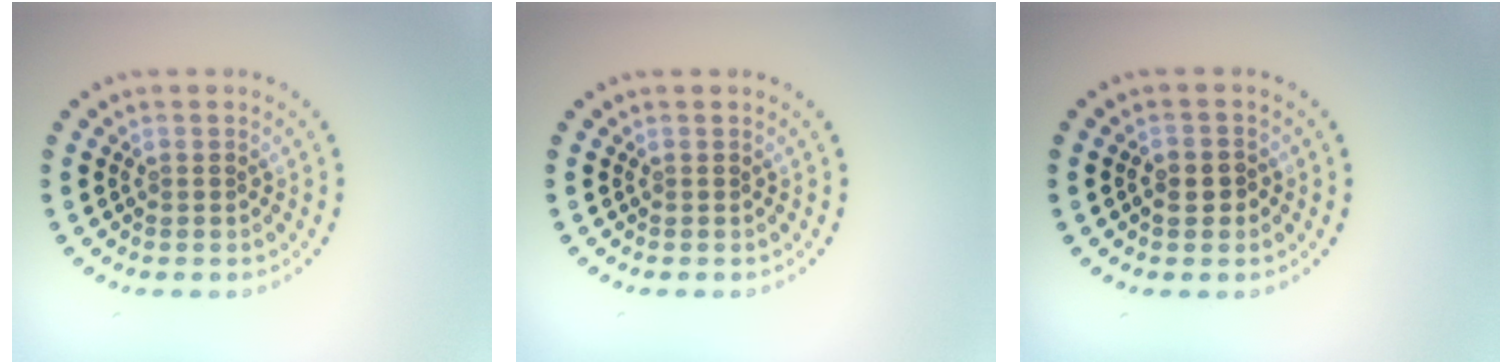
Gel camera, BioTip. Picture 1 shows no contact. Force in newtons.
{"total": 0.0}
{"total": 1.4, "press": 1.4, "slide": 0.4}